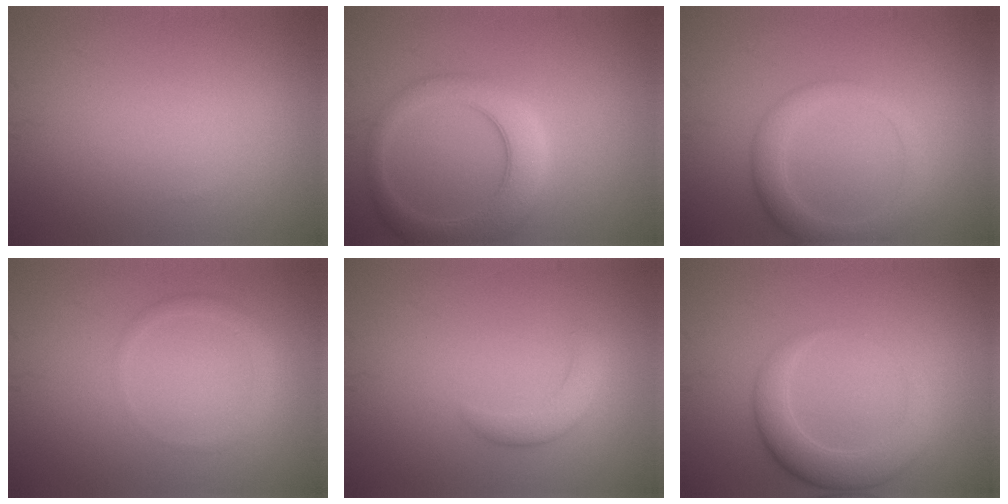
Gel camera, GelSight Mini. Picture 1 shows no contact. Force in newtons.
{"total": 5.4, "press": 5.4, "slide": 0.4}
{"total": 3.1, "press": 3.1, "slide": 0.2}
{"total": 1.4, "press": 1.4, "slide": 0.1}
{"total": 2.1, "press": 2.1, "slide": 0.1}
{"total": 3.7, "press": 3.7, "slide": 0.3}